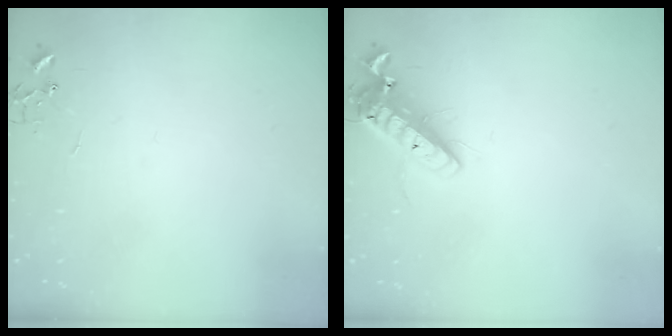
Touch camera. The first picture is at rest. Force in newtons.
{"total": 14.7, "press": 14.4, "slide": 2.9}